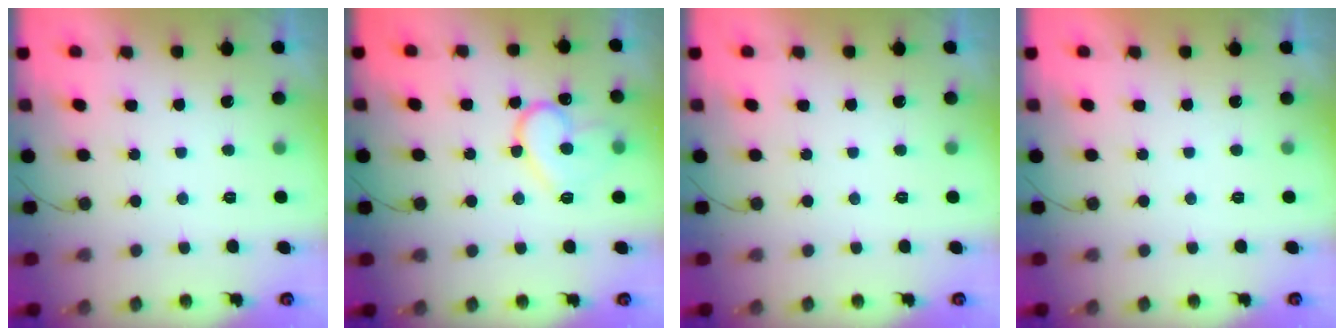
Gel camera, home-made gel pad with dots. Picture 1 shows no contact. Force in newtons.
{"total": 13.2, "press": 13.2, "slide": 1.4}
{"total": 0.0}
{"total": 1.9, "press": 1.9, "slide": 0.1}